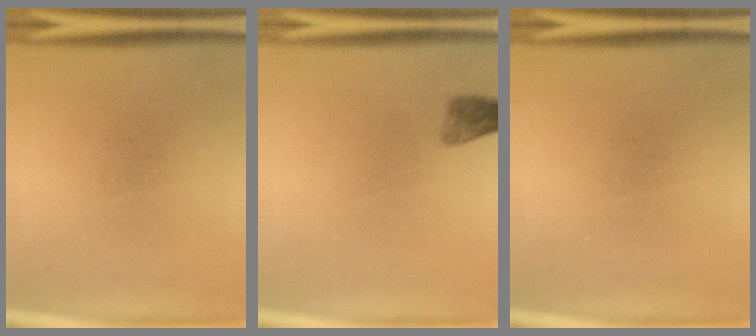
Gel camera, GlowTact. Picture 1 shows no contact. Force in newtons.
{"total": 2.1}
{"total": 0.0}